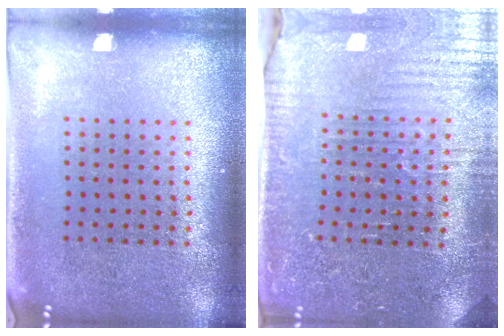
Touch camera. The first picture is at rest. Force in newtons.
{"total": 3.4, "press": 3.4, "slide": 0.2}